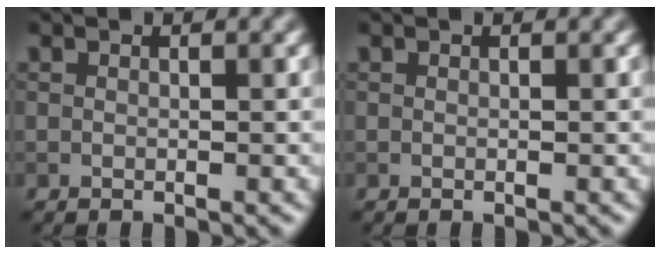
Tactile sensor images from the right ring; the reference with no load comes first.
{"total": 0.0}